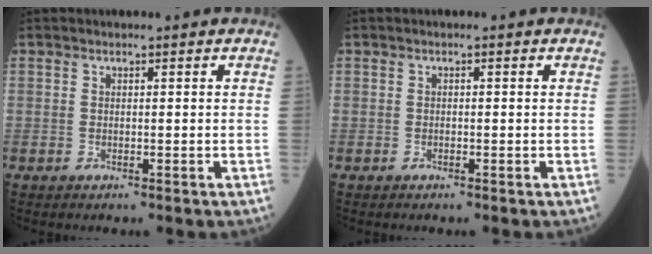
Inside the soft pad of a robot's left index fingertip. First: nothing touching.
{"total": 0.0}